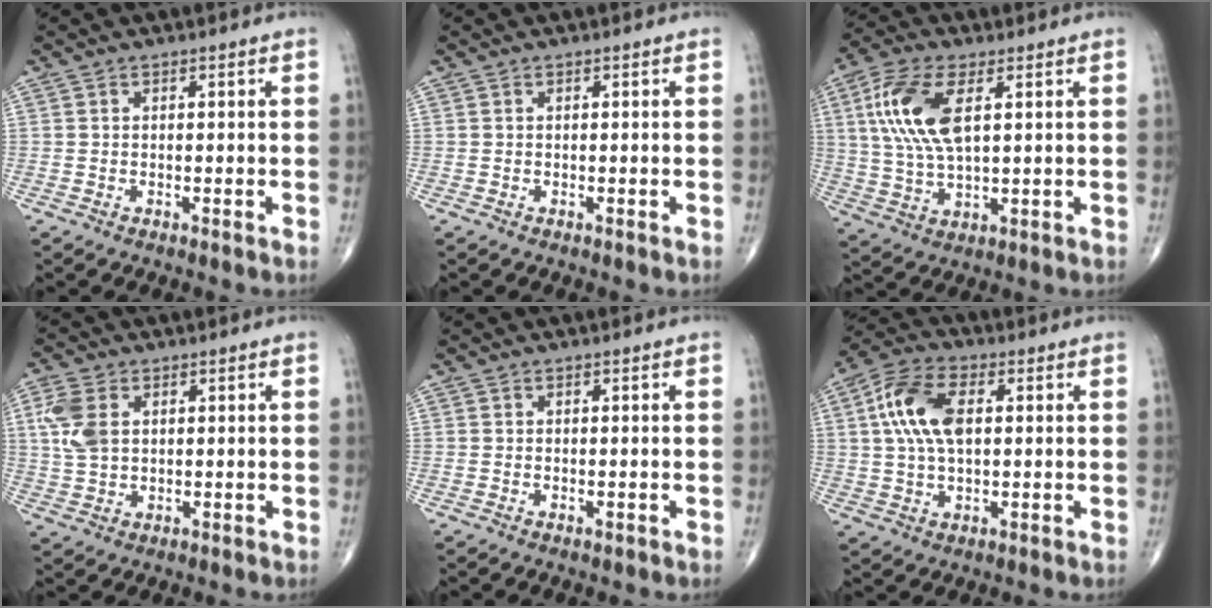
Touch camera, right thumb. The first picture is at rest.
{"total": 0.0}
{"total": 13.1, "force": [3.7, 5.8, 11.1], "torque": [-0.243, -0.001, 0.075]}
{"total": 7.2, "force": [1.9, 4.7, 5.1], "torque": [-0.112, 0.002, 0.042]}
{"total": 0.5, "force": [-0.2, 0.2, 0.5], "torque": [-0.006, -0.002, -0.002]}
{"total": 11.9, "force": [2.3, 6.4, 9.7], "torque": [-0.197, 0.014, 0.040]}